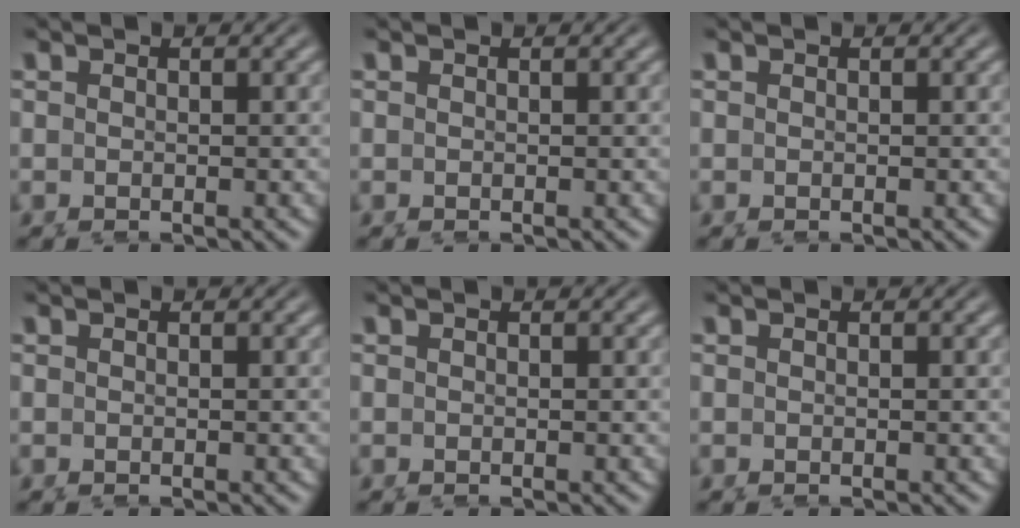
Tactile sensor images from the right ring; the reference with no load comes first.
{"total": 0.0}
{"total": 0.0}
{"total": 0.0}
{"total": 0.0}
{"total": 0.0}